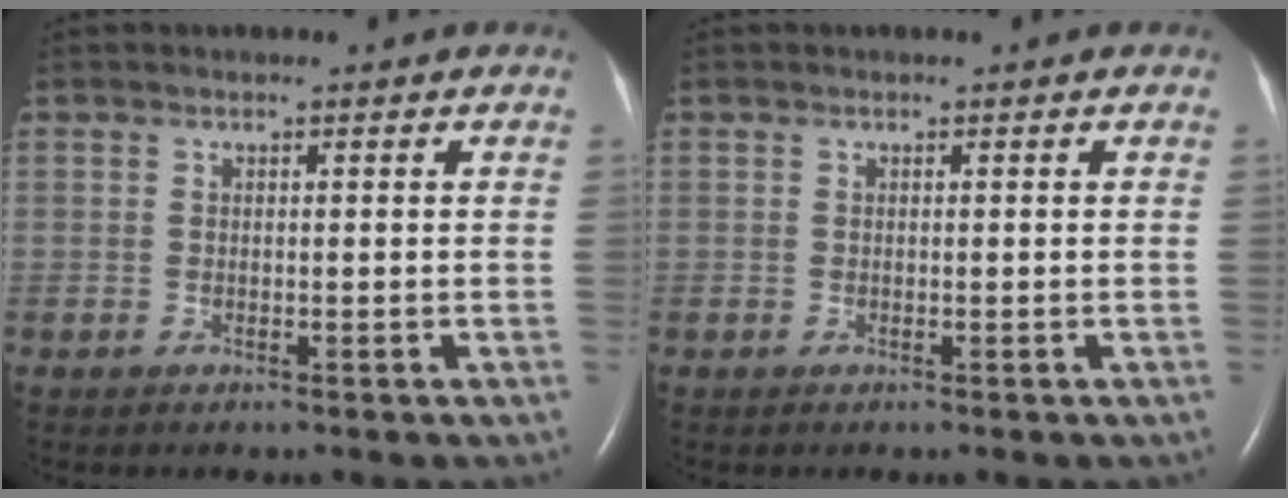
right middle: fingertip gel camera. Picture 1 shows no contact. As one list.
[{"total": 0.0}]